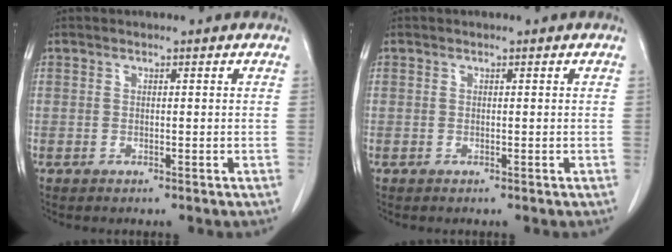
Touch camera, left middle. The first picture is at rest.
{"total": 0.0}